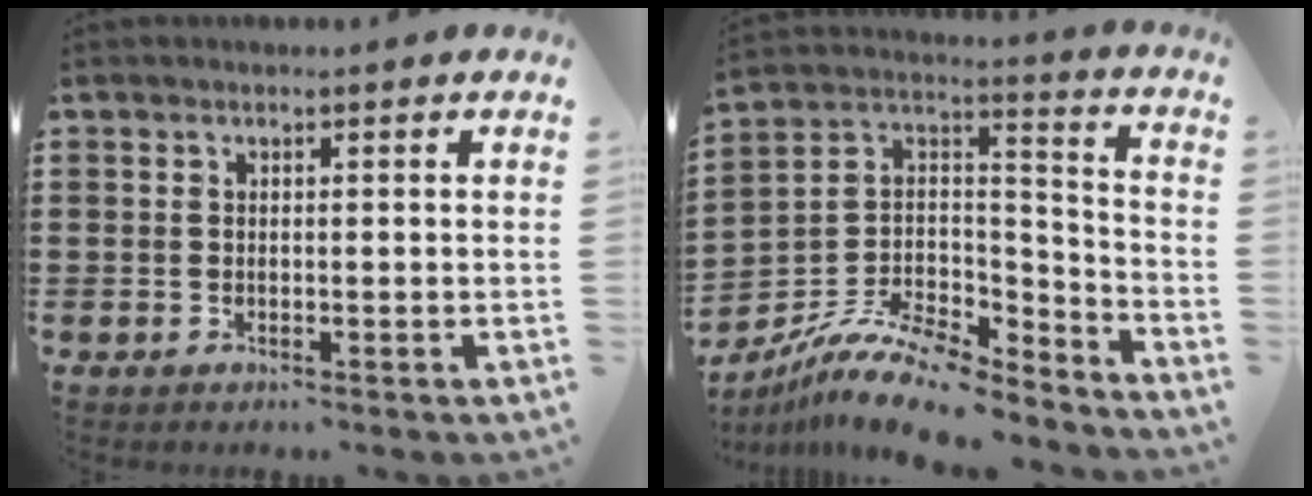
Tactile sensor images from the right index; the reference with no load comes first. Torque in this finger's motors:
{"motor_torque": [0.23, -0.14, -0.16, -0.21]}